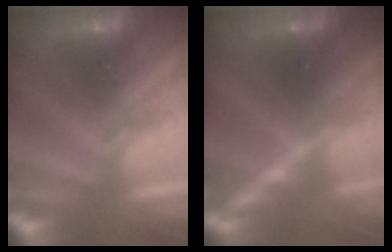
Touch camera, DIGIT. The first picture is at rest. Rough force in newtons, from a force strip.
{"total": 1.9}